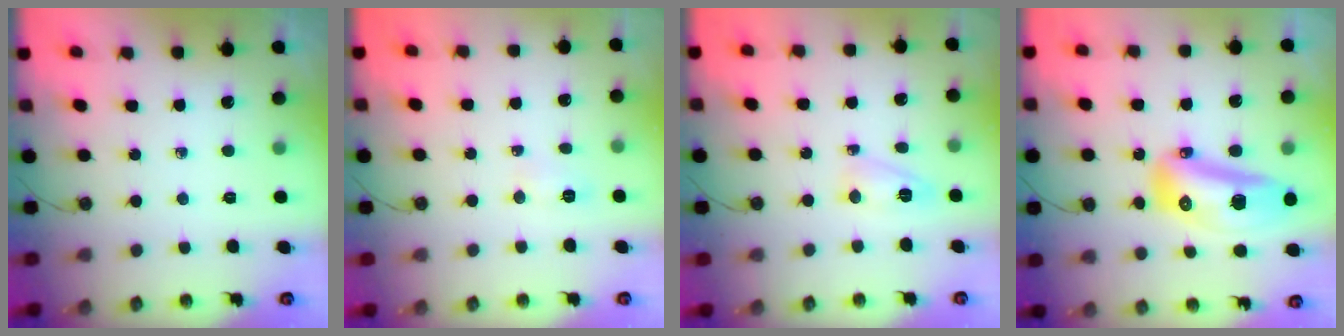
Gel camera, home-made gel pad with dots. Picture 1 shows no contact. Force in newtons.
{"total": 4.0, "press": 4.0, "slide": 0.4}
{"total": 5.6, "press": 5.6, "slide": 0.4}
{"total": 16.8, "press": 16.7, "slide": 1.9}